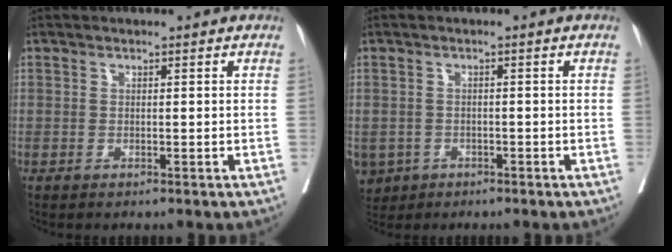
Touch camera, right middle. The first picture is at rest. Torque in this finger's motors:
{"motor_torque": [1.50, -0.64, 1.05, 0.21]}